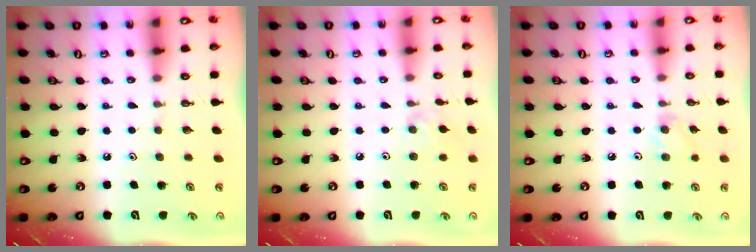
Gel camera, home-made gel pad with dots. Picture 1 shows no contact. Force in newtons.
{"total": 2.5, "press": 2.5, "slide": 0.5}
{"total": 5.0, "press": 4.9, "slide": 0.9}